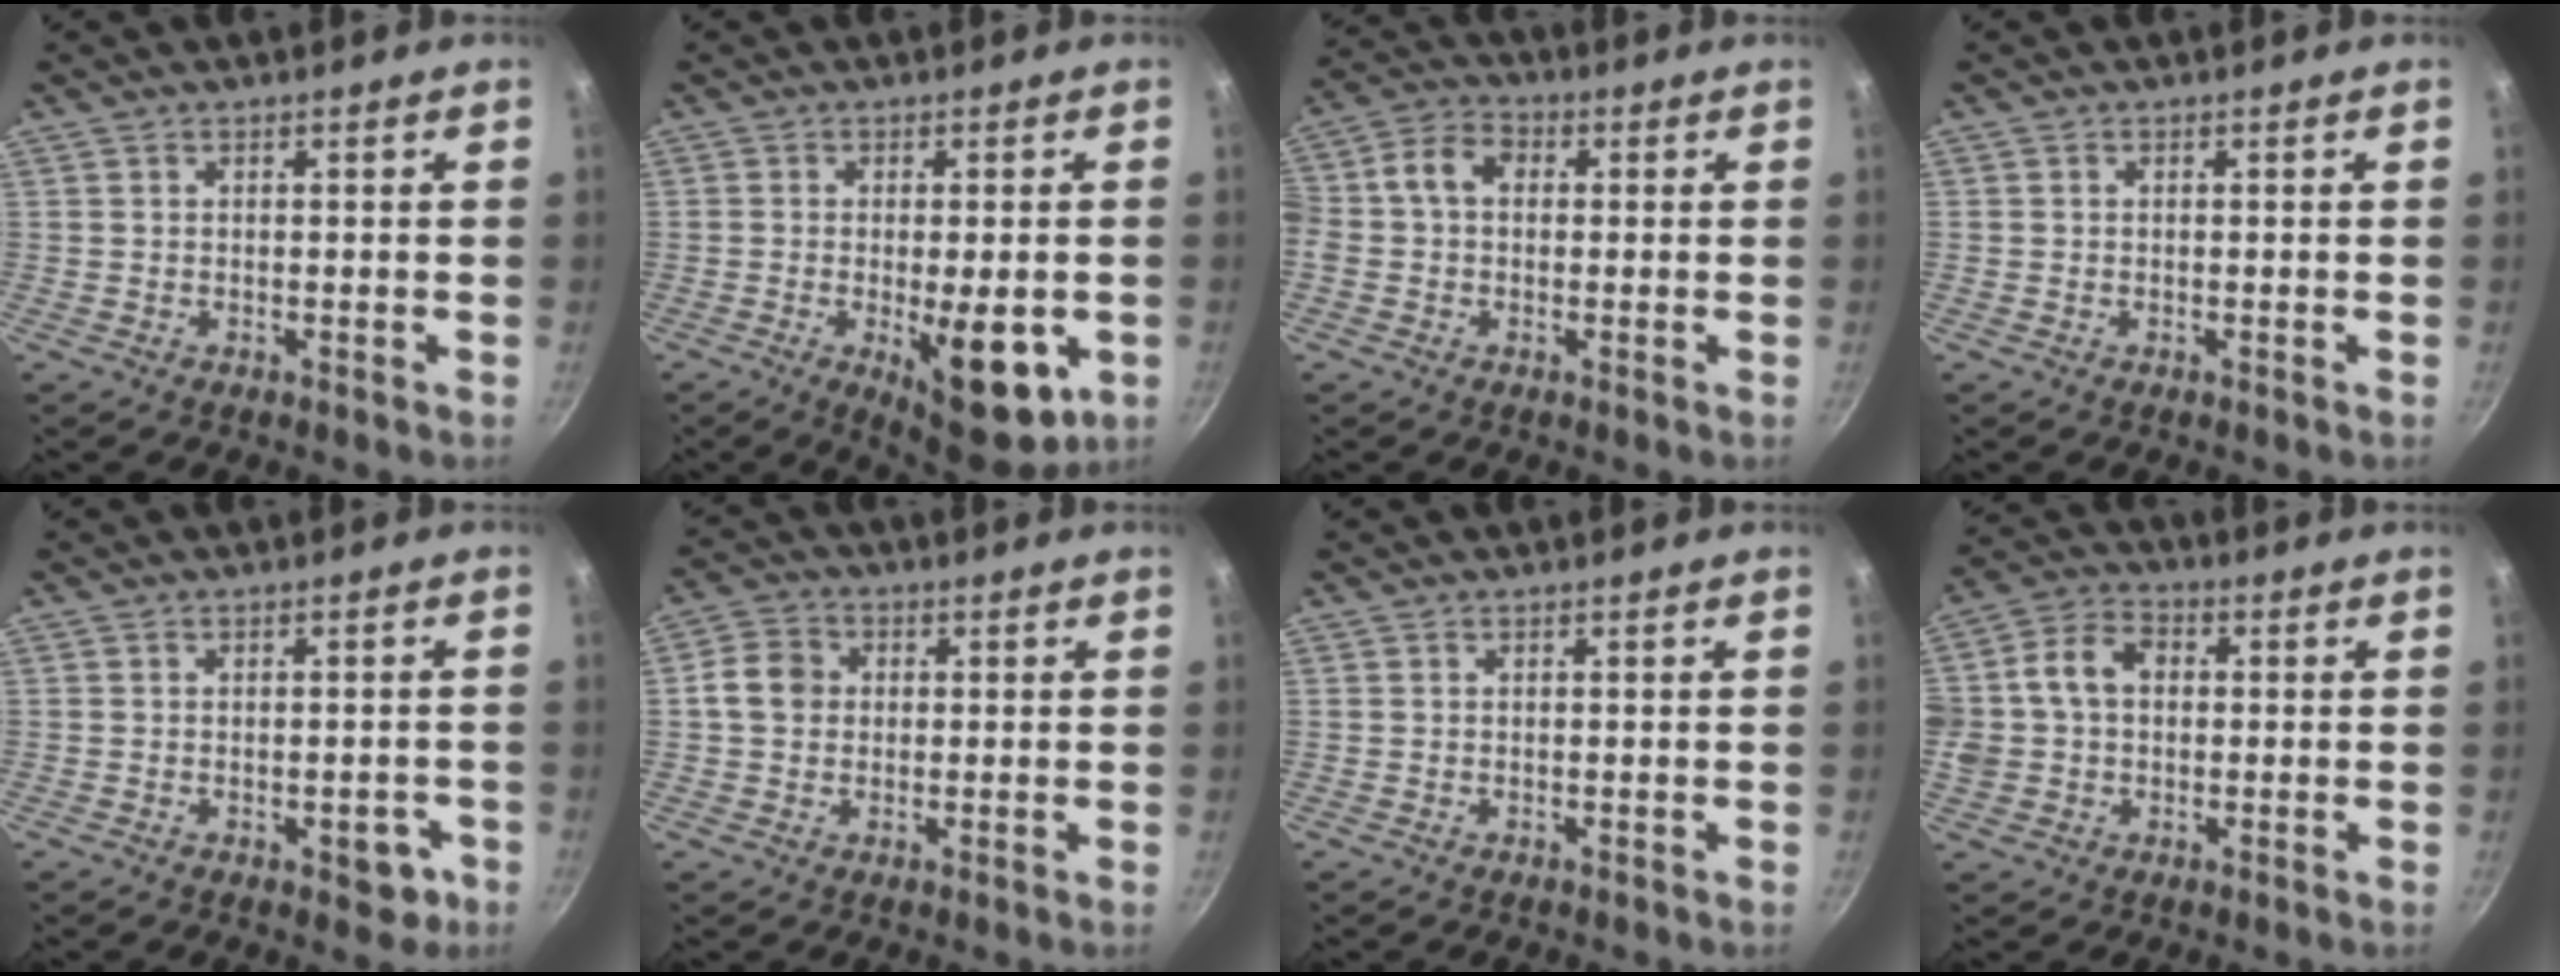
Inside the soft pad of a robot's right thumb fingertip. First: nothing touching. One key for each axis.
{"total": 12.4, "fx": -3.2, "fy": 4.7, "fz": 11.0, "tx": -0.132, "ty": -0.001, "tz": -0.033}
{"total": 7.5, "fx": 0.4, "fy": 5.8, "fz": 4.8, "tx": -0.085, "ty": 0.025, "tz": -0.014}
{"total": 0.0}
{"total": 4.4, "fx": -1.8, "fy": 2.4, "fz": 3.3, "tx": -0.016, "ty": 0.014, "tz": -0.017}
{"total": 5.6, "fx": 0.4, "fy": 4.9, "fz": 2.8, "tx": -0.033, "ty": 0.008, "tz": -0.006}
{"total": 0.0}
{"total": 10.4, "fx": 0.9, "fy": 8.1, "fz": 6.4, "tx": -0.105, "ty": 0.023, "tz": 0.002}